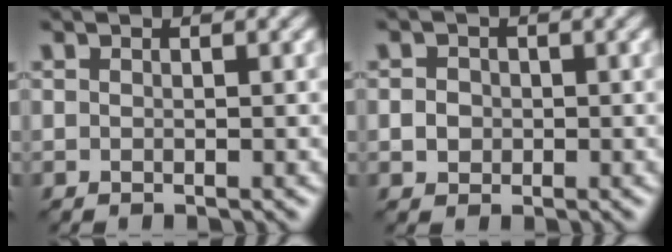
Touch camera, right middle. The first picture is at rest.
{"total": 1.6, "force": [-0.2, 1.4, 0.6], "torque": [-0.008, -0.002, -0.005]}